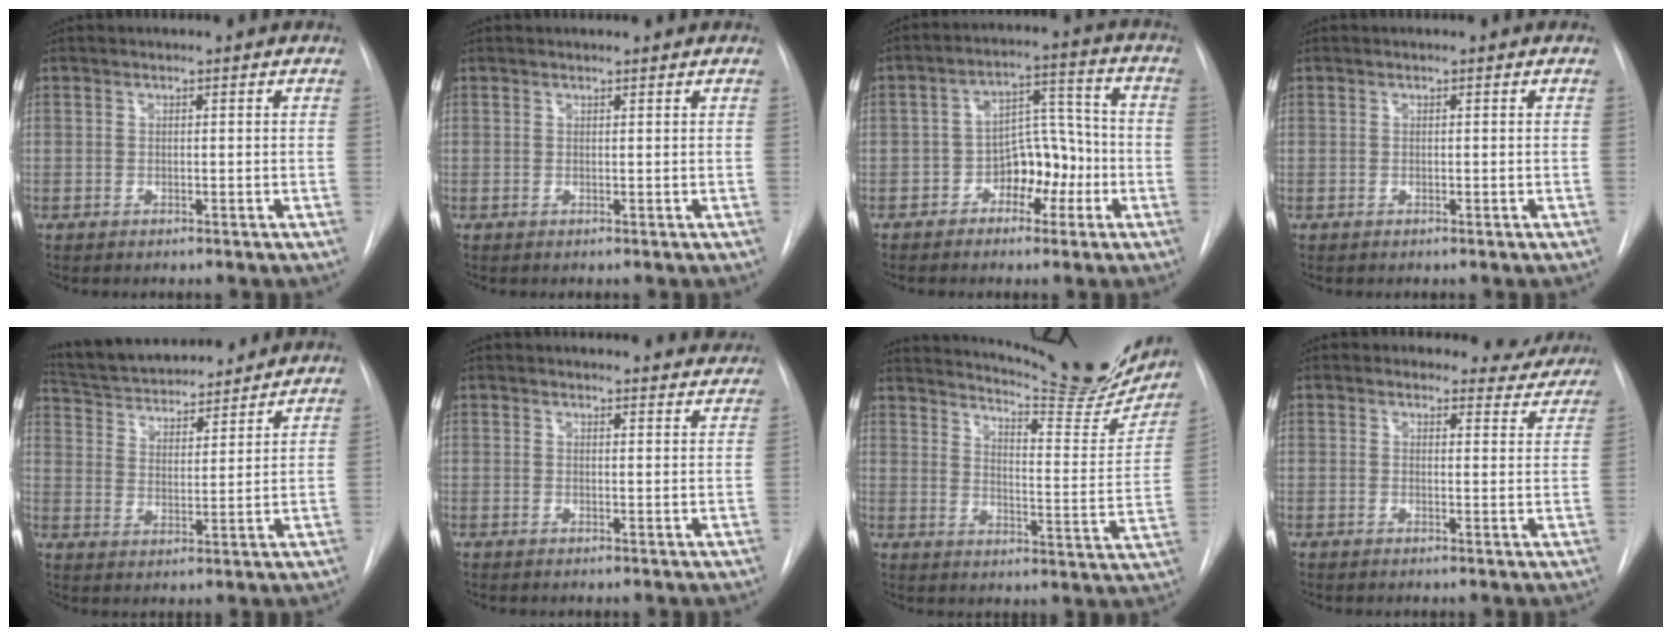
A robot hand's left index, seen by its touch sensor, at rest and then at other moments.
{"total": 1.7, "force": [1.7, 0.1, 0.3], "torque": [-0.005, 0.012, 0.022]}
{"total": 7.6, "force": [-3.2, 4.6, 5.1], "torque": [-0.076, 0.029, -0.052]}
{"total": 0.0}
{"total": 17.5, "force": [16.0, 3.7, 5.9], "torque": [-0.101, 0.017, 0.251]}
{"total": 13.0, "force": [12.6, 2.6, 2.2], "torque": [-0.006, -0.002, 0.131]}
{"total": 21.5, "force": [19.5, 2.8, 8.6], "torque": [-0.124, -0.074, 0.240]}
{"total": 5.8, "force": [5.3, 2.1, -0.7], "torque": [0.032, -0.025, 0.036]}